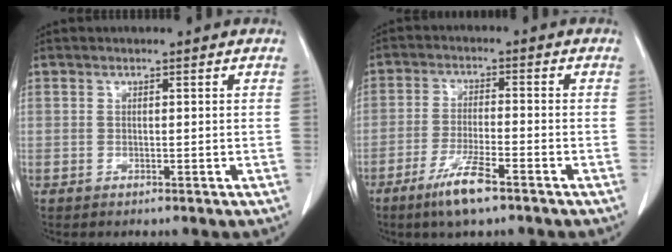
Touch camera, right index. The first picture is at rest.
{"total": 7.0, "force": [-4.6, 0.7, 5.2], "torque": [-0.106, -0.012, -0.084]}